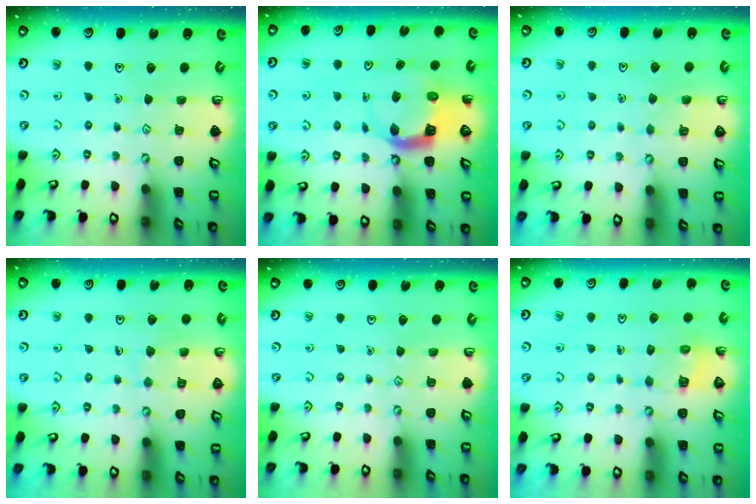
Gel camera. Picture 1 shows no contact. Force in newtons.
{"total": 5.7, "press": 5.6, "slide": 0.5}
{"total": 3.1, "press": 3.1, "slide": 0.3}
{"total": 4.7, "press": 4.7, "slide": 0.3}
{"total": 0.0}
{"total": 3.2, "press": 3.2, "slide": 0.2}